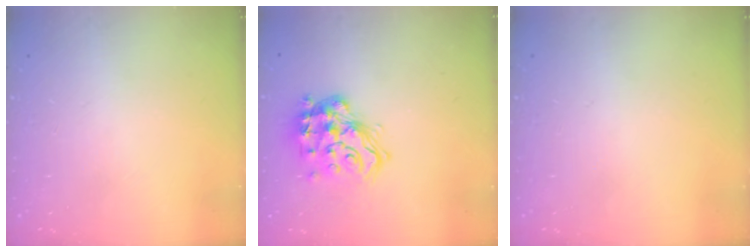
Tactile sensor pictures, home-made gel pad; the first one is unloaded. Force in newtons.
{"total": 16.0, "press": 15.9, "slide": 1.8}
{"total": 0.0}